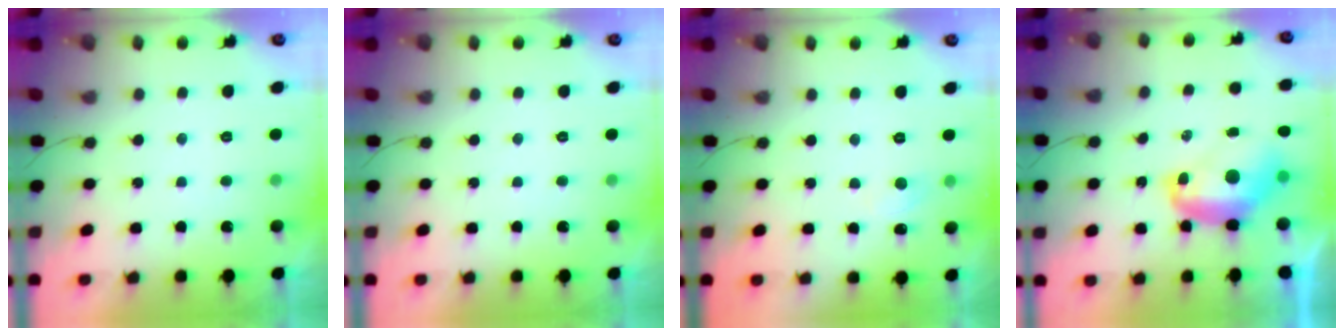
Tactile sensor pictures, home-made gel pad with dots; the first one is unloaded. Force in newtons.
{"total": 0.0}
{"total": 5.6, "press": 5.5, "slide": 0.7}
{"total": 10.1, "press": 10.0, "slide": 1.1}